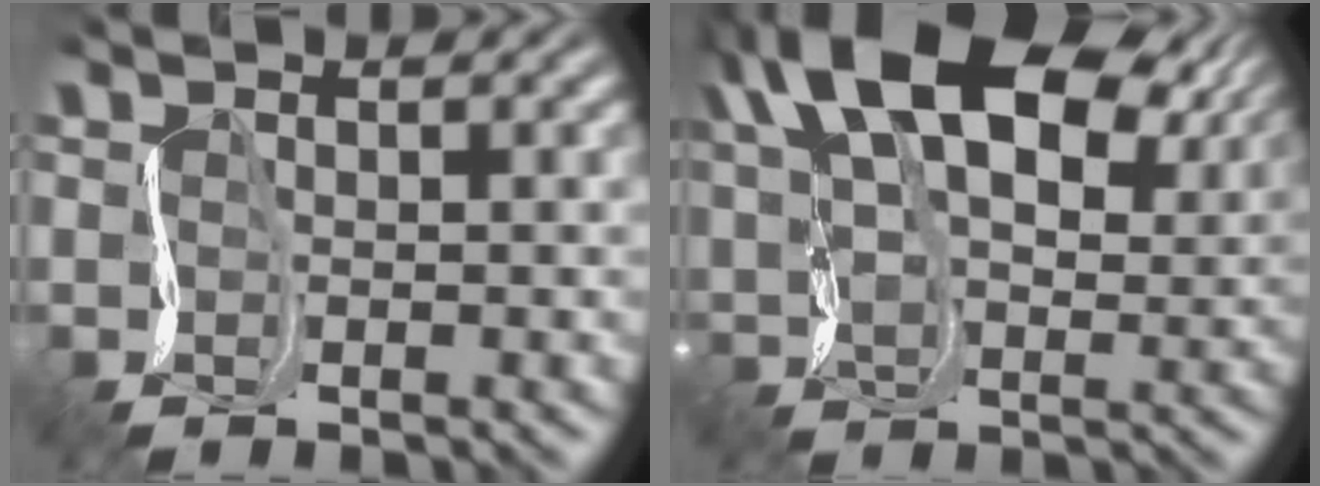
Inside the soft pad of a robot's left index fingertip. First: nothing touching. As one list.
[{"total": 15.2, "force": [8.7, 7.8, 9.7], "torque": [-0.171, 0.039, 0.155]}]